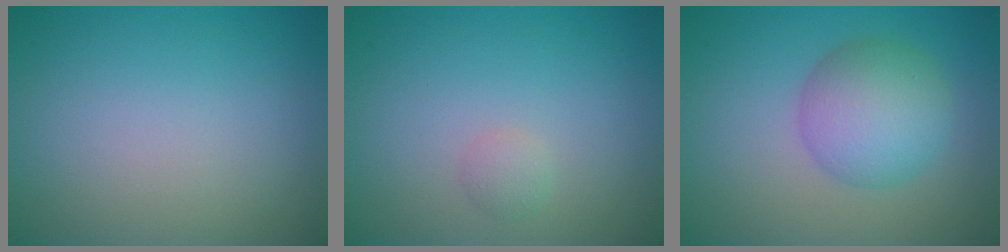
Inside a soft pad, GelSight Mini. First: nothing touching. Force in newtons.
{"total": 0.9, "press": 0.9, "slide": 0.1}
{"total": 5.4, "press": 5.4, "slide": 0.1}